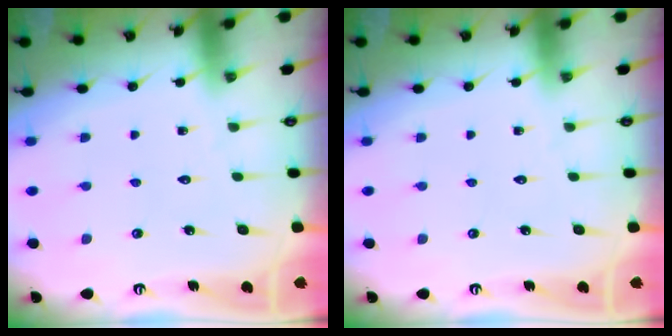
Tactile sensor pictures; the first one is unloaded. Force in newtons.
{"total": 0.0}